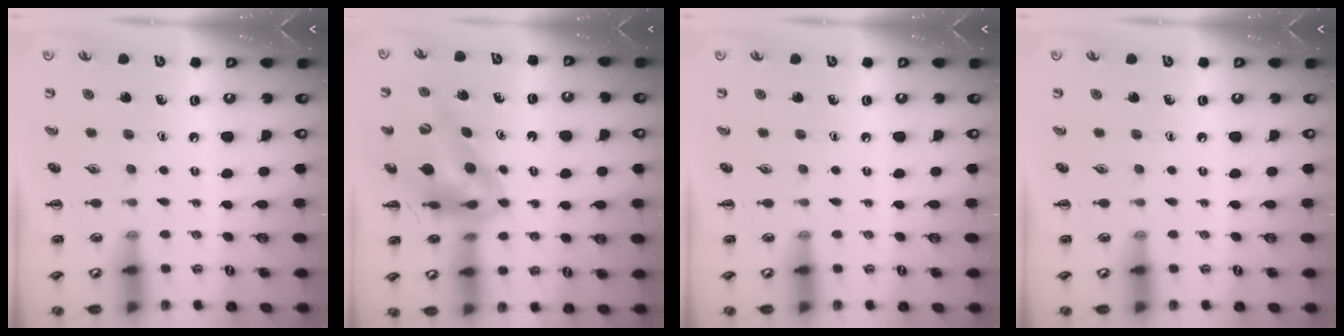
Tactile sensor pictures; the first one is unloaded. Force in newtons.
{"total": 12.7, "press": 12.1, "slide": 3.8}
{"total": 0.0}
{"total": 0.0}